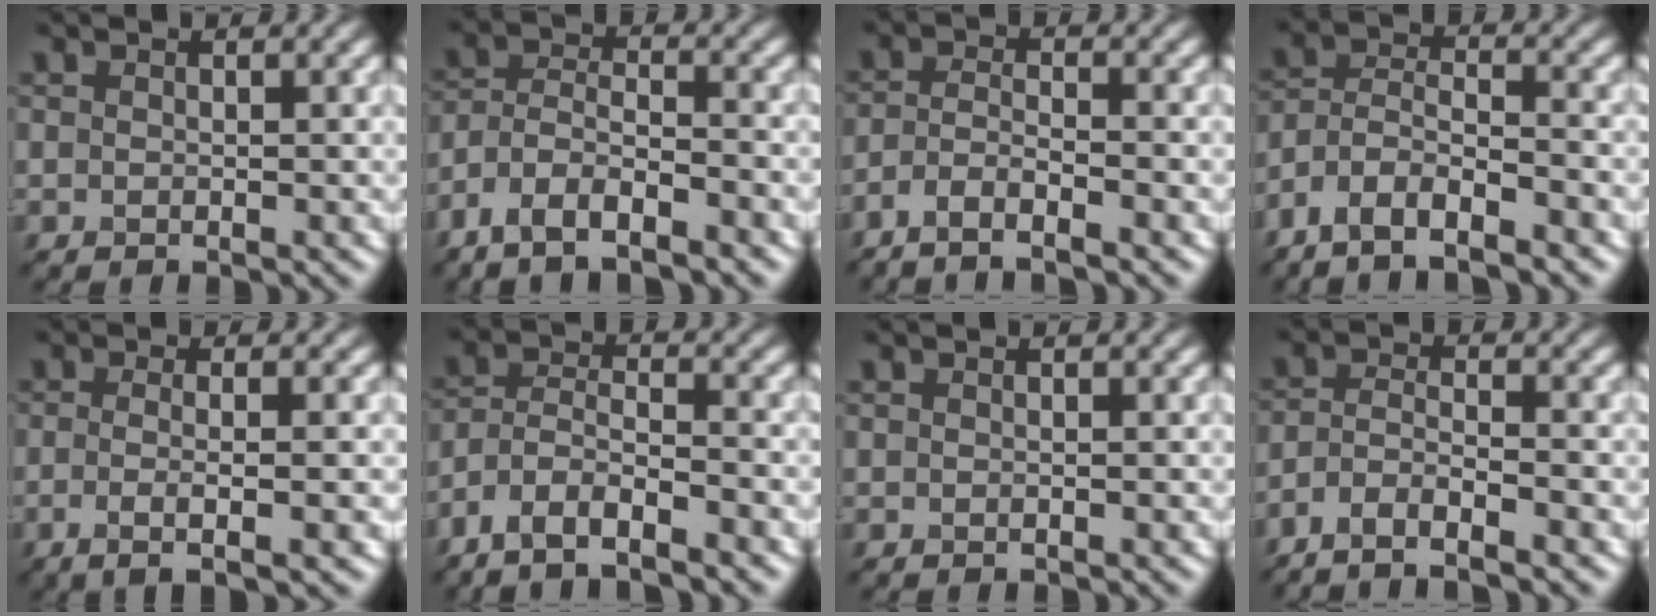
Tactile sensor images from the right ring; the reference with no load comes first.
{"total": 5.6, "force": [-4.1, 1.8, 3.3], "torque": [-0.063, -0.001, -0.083]}
{"total": 3.1, "force": [-2.3, 0.5, 1.9], "torque": [-0.037, 0.001, -0.055]}
{"total": 6.1, "force": [-4.6, 2.0, 3.5], "torque": [-0.064, -0.001, -0.092]}
{"total": 4.2, "force": [-0.7, 1.4, 3.9], "torque": [-0.056, -0.010, -0.013]}
{"total": 5.4, "force": [-4.1, 1.6, 3.2], "torque": [-0.060, -0.001, -0.082]}
{"total": 0.0}
{"total": 4.2, "force": [-3.3, 0.8, 2.5], "torque": [-0.048, -0.001, -0.069]}